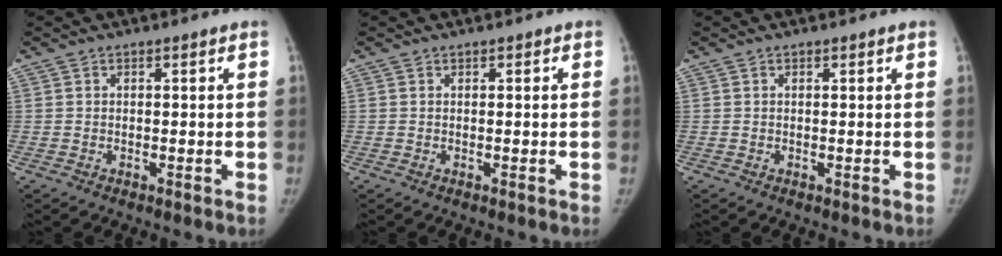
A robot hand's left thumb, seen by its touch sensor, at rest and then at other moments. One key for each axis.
{"total": 0.7, "fx": 0.4, "fy": 0.5, "fz": 0.3, "tx": 0.004, "ty": 0.000, "tz": 0.002}
{"total": 0.8, "fx": 0.5, "fy": 0.4, "fz": 0.4, "tx": -0.005, "ty": -0.001, "tz": 0.004}